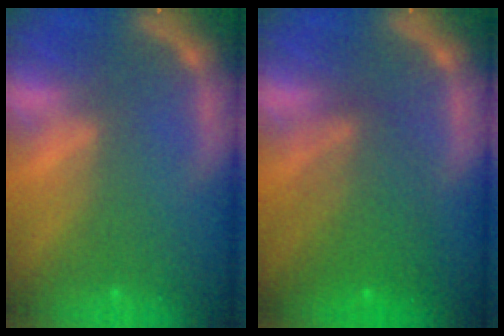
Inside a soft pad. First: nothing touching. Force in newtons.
{"total": 5.6}